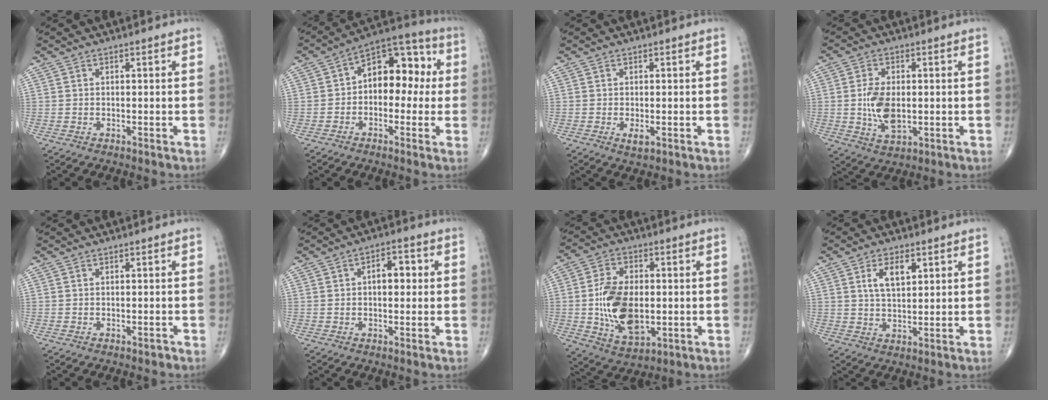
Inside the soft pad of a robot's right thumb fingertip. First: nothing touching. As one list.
[{"total": 12.4, "force": [0.7, 8.0, 9.4], "torque": [-0.089, 0.042, -0.009]}, {"total": 1.9, "force": [-0.5, 0.8, 1.6], "torque": [-0.027, -0.003, -0.006]}, {"total": 8.0, "force": [-0.3, 4.5, 6.6], "torque": [-0.122, -0.006, 0.000]}, {"total": 0.6, "force": [-0.4, 0.3, 0.3], "torque": [-0.002, 0.000, -0.007]}, {"total": 5.2, "force": [0.7, 2.9, 4.3], "torque": [-0.052, 0.017, 0.005]}, {"total": 14.5, "force": [-1.0, 8.6, 11.6], "torque": [-0.199, -0.003, -0.009]}, {"total": 6.0, "force": [2.4, 3.0, 4.6], "torque": [-0.074, -0.010, 0.046]}]